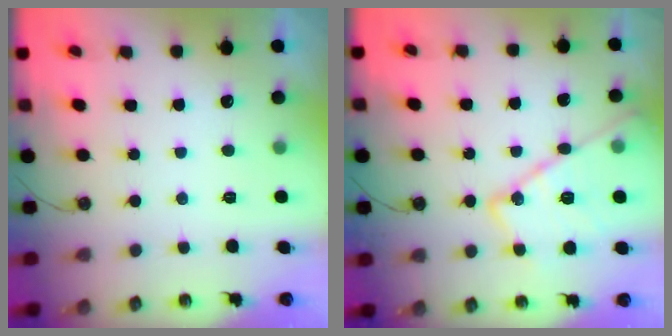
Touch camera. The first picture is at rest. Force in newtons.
{"total": 18.2, "press": 18.2, "slide": 1.5}